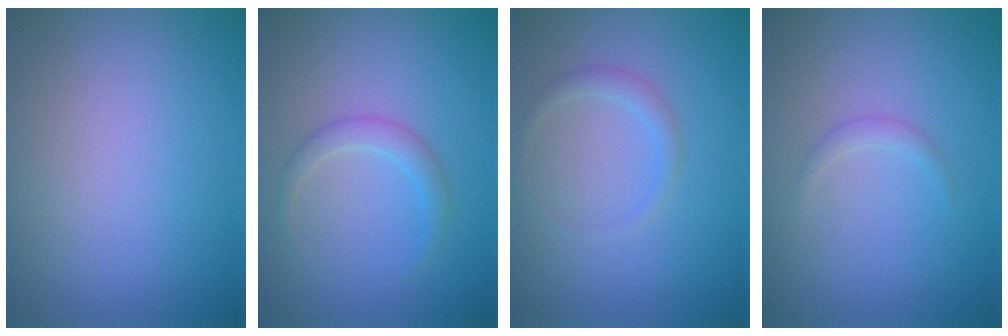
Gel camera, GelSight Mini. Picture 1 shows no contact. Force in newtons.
{"total": 1.6, "press": 1.6, "slide": 0.1}
{"total": 1.2, "press": 1.2, "slide": 0.0}
{"total": 0.8, "press": 0.8, "slide": 0.1}